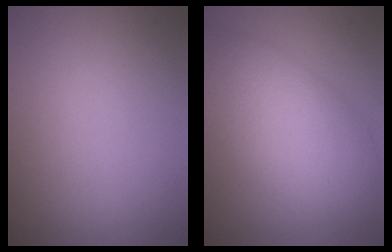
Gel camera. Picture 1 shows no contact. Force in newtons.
{"total": 7.9, "press": 7.9, "slide": 0.2}